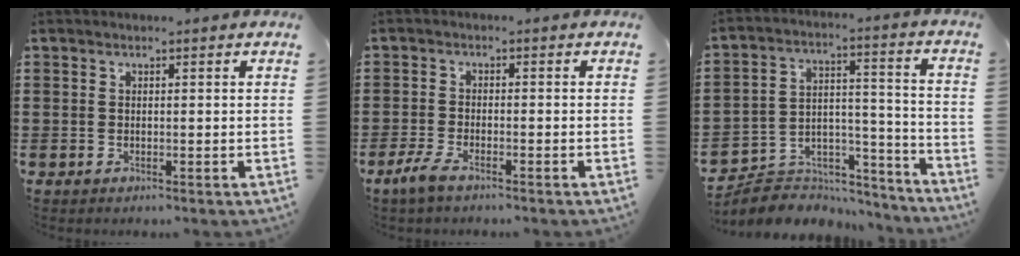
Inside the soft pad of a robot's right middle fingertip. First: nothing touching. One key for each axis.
{"total": 3.0, "fx": -2.1, "fy": 0.7, "fz": 2.1, "tx": -0.056, "ty": -0.004, "tz": -0.046}
{"total": 5.6, "fx": -4.9, "fy": 2.7, "fz": -0.1, "tx": -0.007, "ty": 0.008, "tz": -0.099}